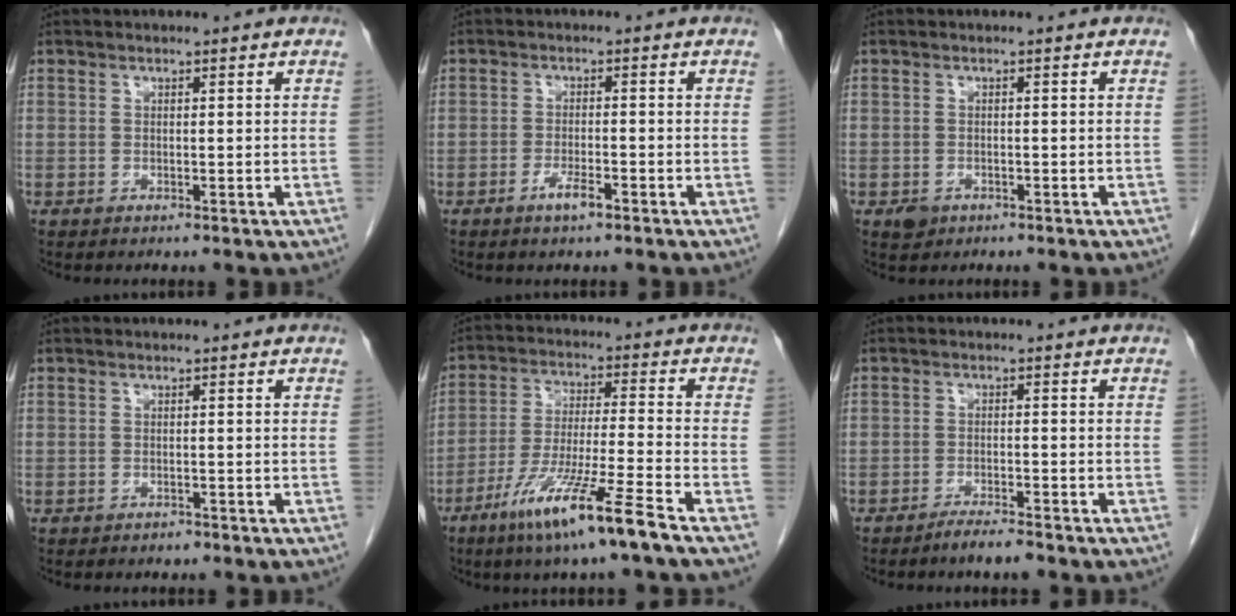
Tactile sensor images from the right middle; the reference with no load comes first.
{"total": 2.9, "force": [-1.8, 0.6, 2.2], "torque": [-0.039, 0.001, -0.030]}
{"total": 1.8, "force": [-1.0, 1.4, 0.6], "torque": [-0.009, 0.003, -0.009]}
{"total": 0.8, "force": [-0.6, 0.4, 0.2], "torque": [-0.006, 0.001, -0.009]}
{"total": 12.6, "force": [-8.0, -0.9, 9.7], "torque": [-0.188, -0.035, -0.149]}
{"total": 3.1, "force": [-2.6, 0.2, 1.6], "torque": [-0.031, -0.003, -0.045]}